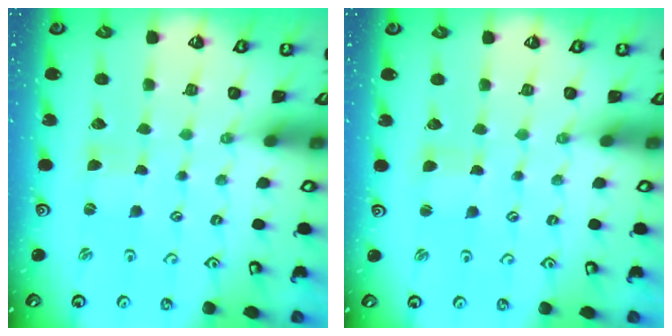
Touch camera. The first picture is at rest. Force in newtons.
{"total": 1.8, "press": 1.8, "slide": 0.3}